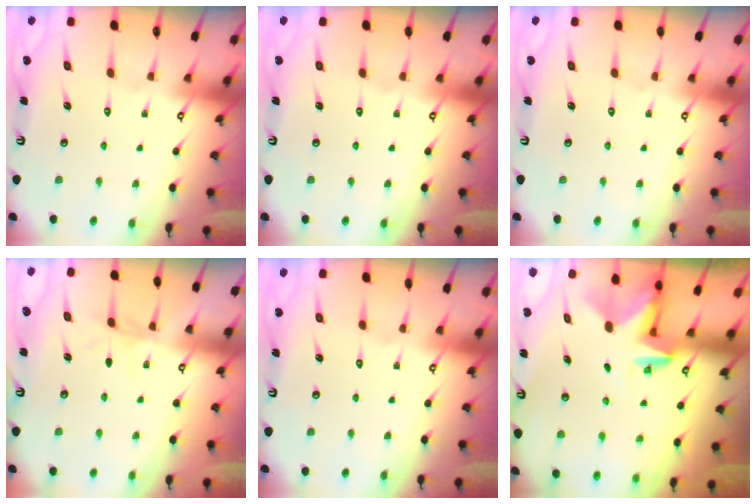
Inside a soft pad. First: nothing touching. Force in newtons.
{"total": 0.0}
{"total": 0.0}
{"total": 2.6, "press": 2.6, "slide": 0.4}
{"total": 0.0}
{"total": 3.1, "press": 3.1, "slide": 0.1}